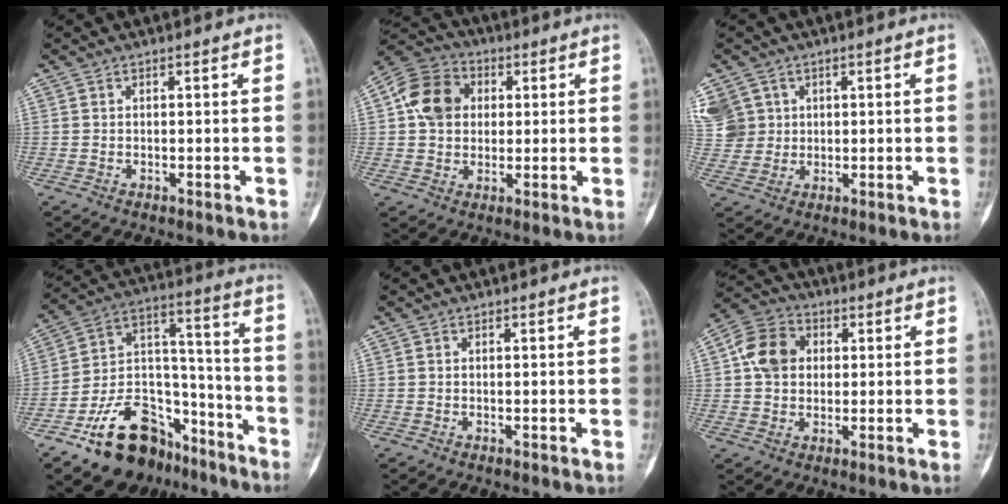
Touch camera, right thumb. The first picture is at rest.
{"total": 11.3, "force": [2.1, 9.2, 6.3], "torque": [-0.091, 0.009, 0.025]}
{"total": 10.3, "force": [3.6, 9.1, 3.2], "torque": [-0.066, 0.014, 0.088]}
{"total": 21.6, "force": [-13.5, 12.9, 10.9], "torque": [-0.136, 0.111, -0.216]}
{"total": 0.0}
{"total": 9.7, "force": [1.7, 7.8, 5.5], "torque": [-0.081, 0.011, 0.020]}